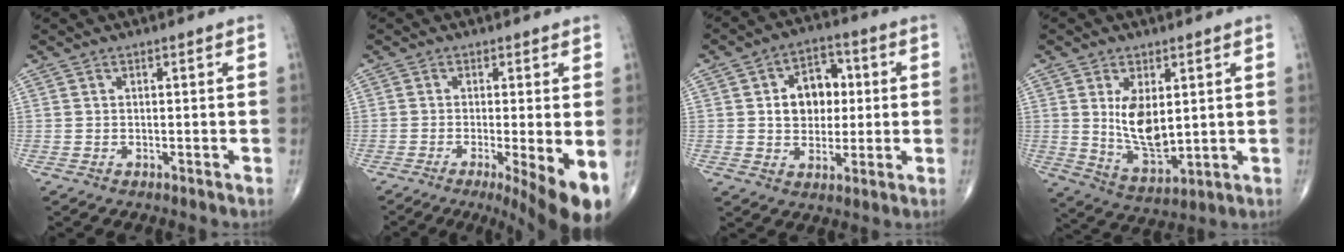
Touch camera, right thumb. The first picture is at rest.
{"total": 11.1, "force": [-4.3, 2.2, 10.0], "torque": [-0.130, -0.020, -0.064]}
{"total": 10.3, "force": [1.3, 7.8, 6.6], "torque": [-0.058, 0.012, 0.018]}
{"total": 10.1, "force": [1.9, 5.3, 8.4], "torque": [-0.128, -0.025, 0.050]}